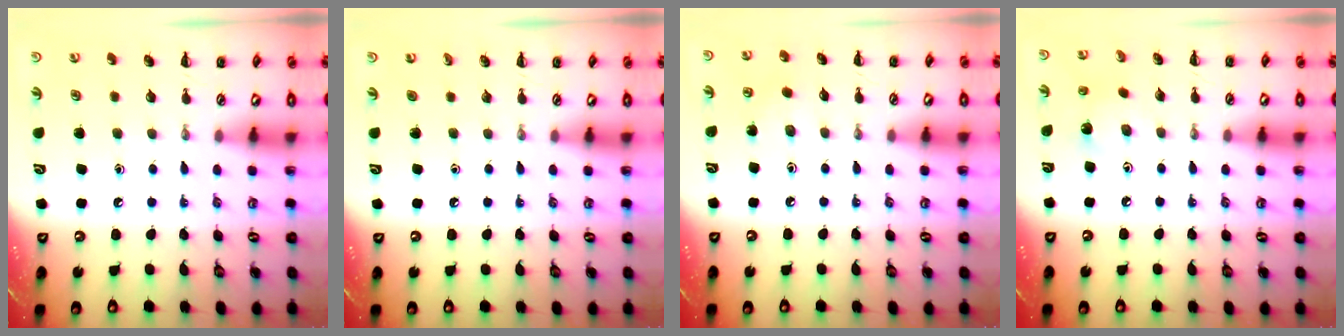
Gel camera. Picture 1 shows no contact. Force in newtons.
{"total": 0.0}
{"total": 2.8, "press": 2.6, "slide": 0.9}
{"total": 2.2, "press": 2.1, "slide": 0.7}